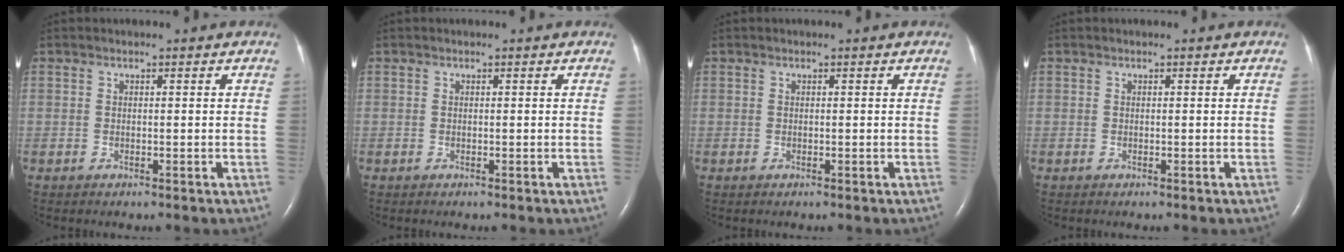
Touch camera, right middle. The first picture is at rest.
{"total": 0.0}
{"total": 0.0}
{"total": 0.0}